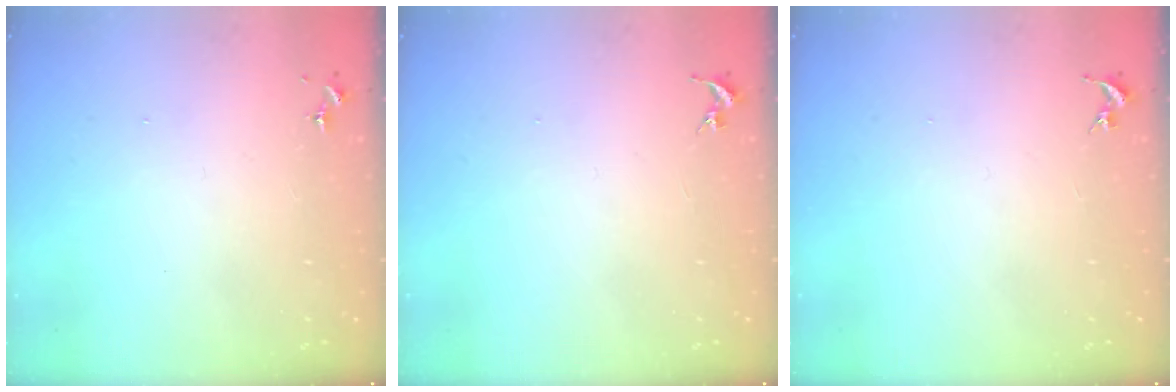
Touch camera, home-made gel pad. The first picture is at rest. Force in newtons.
{"total": 0.0}
{"total": 0.0}